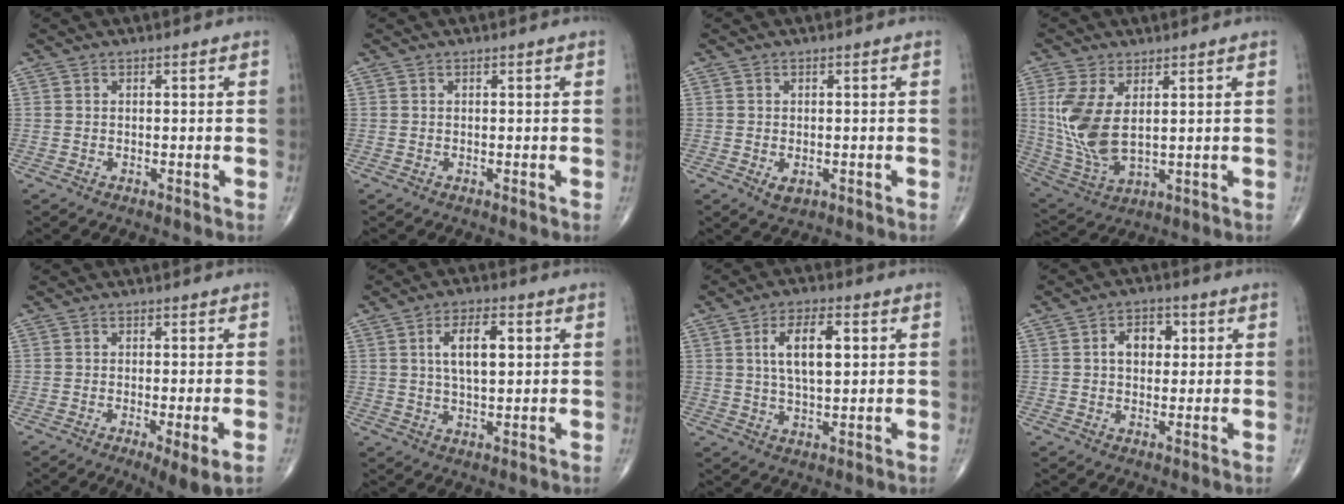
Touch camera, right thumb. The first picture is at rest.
{"total": 0.0}
{"total": 2.2, "force": [-0.6, 1.5, 1.5], "torque": [-0.017, 0.000, -0.003]}
{"total": 11.8, "force": [2.2, 5.9, 10.0], "torque": [-0.217, -0.015, 0.060]}
{"total": 5.7, "force": [-2.3, 0.8, 5.2], "torque": [-0.086, -0.011, -0.037]}
{"total": 7.9, "force": [1.9, 3.6, 6.8], "torque": [-0.105, -0.002, 0.032]}
{"total": 9.0, "force": [2.2, 4.0, 7.8], "torque": [-0.123, -0.004, 0.037]}
{"total": 5.8, "force": [1.2, 4.1, 4.0], "torque": [-0.039, 0.008, 0.012]}